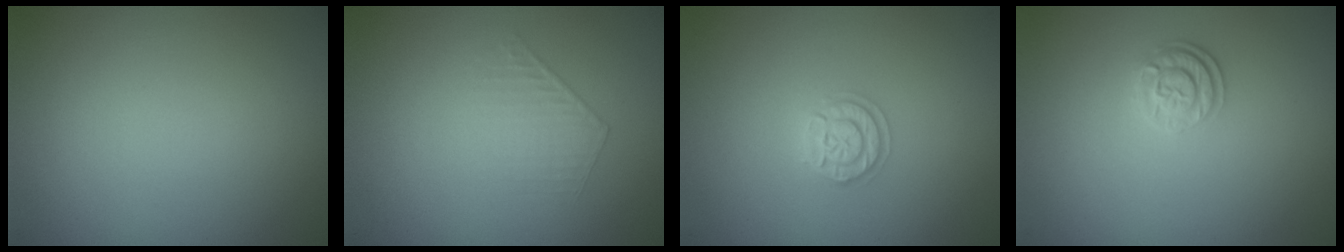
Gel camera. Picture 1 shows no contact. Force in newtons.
{"total": 1.0, "press": 0.4, "slide": 0.9}
{"total": 1.9, "press": 1.8, "slide": 0.3}
{"total": 2.3, "press": 1.8, "slide": 1.4}